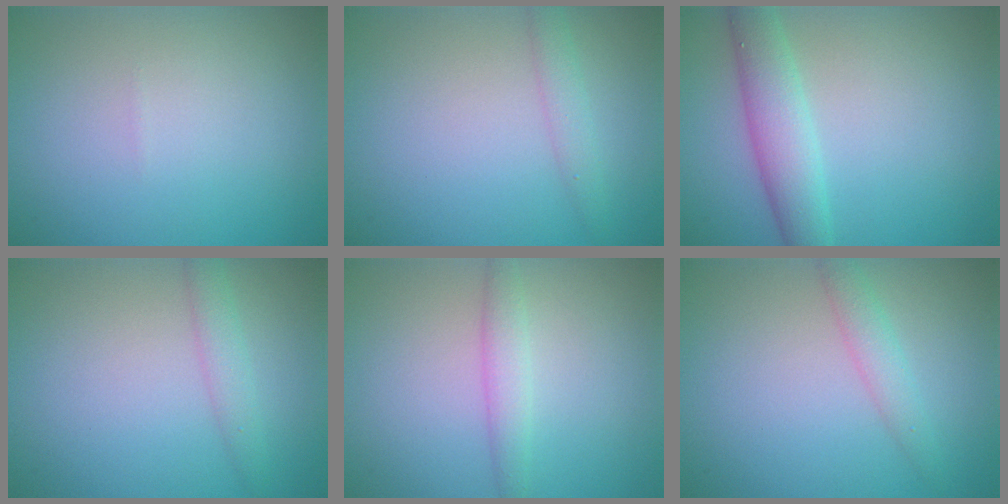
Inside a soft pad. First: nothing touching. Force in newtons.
{"total": 1.7, "press": 1.7, "slide": 0.1}
{"total": 4.0, "press": 4.0, "slide": 0.2}
{"total": 1.8, "press": 1.8, "slide": 0.0}
{"total": 1.9, "press": 1.9, "slide": 0.0}
{"total": 1.9, "press": 1.9, "slide": 0.0}